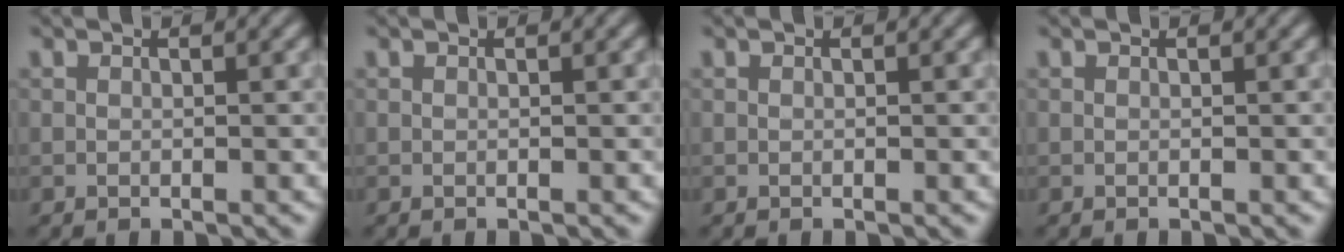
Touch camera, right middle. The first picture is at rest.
{"total": 0.0}
{"total": 0.0}
{"total": 0.0}